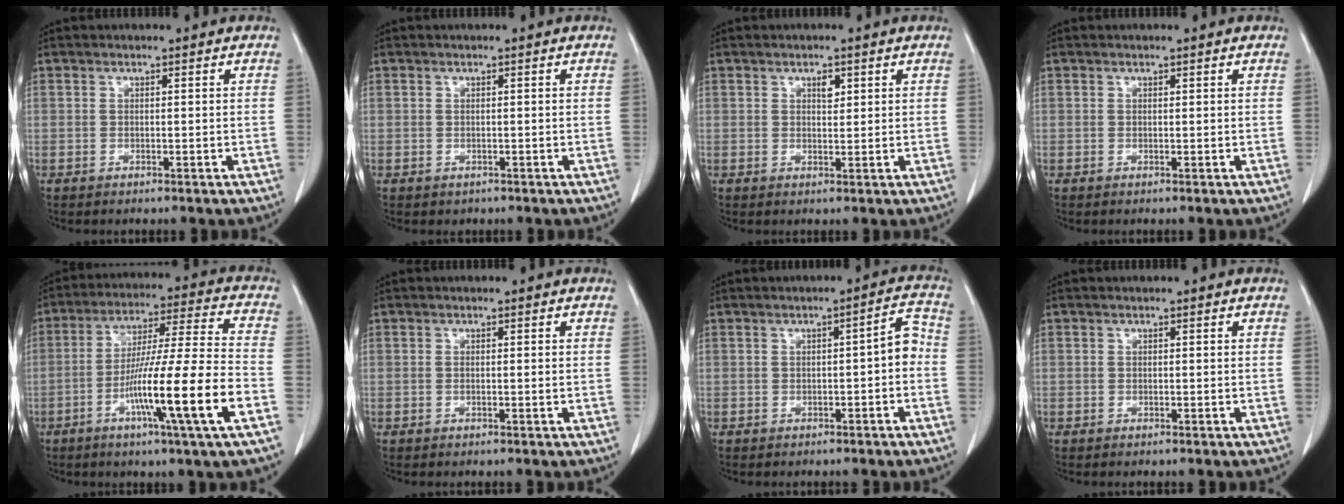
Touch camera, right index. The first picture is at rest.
{"total": 0.7, "force": [-0.3, 0.6, 0.0], "torque": [-0.002, 0.003, -0.002]}
{"total": 1.6, "force": [0.8, 0.8, 1.2], "torque": [-0.016, -0.002, 0.013]}
{"total": 0.0}
{"total": 16.4, "force": [-6.3, -1.3, 15.1], "torque": [-0.268, -0.013, -0.110]}
{"total": 0.6, "force": [-0.1, 0.0, 0.6], "torque": [-0.012, -0.002, 0.000]}
{"total": 3.8, "force": [-0.8, 0.9, 3.6], "torque": [-0.045, 0.019, -0.011]}
{"total": 0.0}